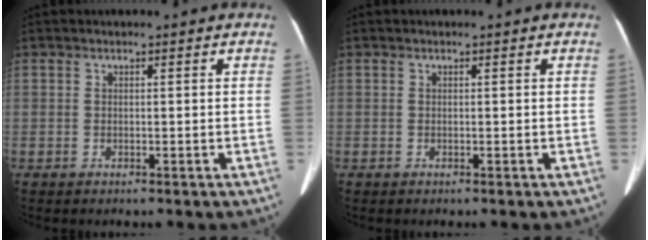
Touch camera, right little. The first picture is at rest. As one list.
[{"total": 0.0}]